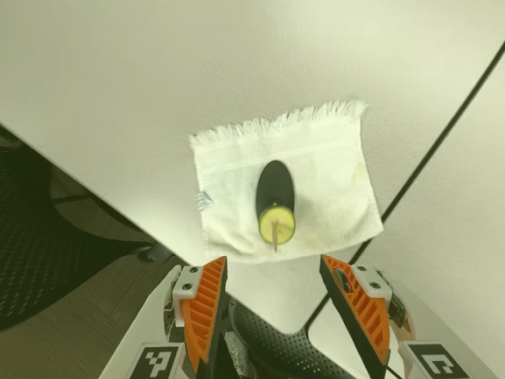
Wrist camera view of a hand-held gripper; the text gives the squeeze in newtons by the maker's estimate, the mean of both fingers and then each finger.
{"total": 0.0}